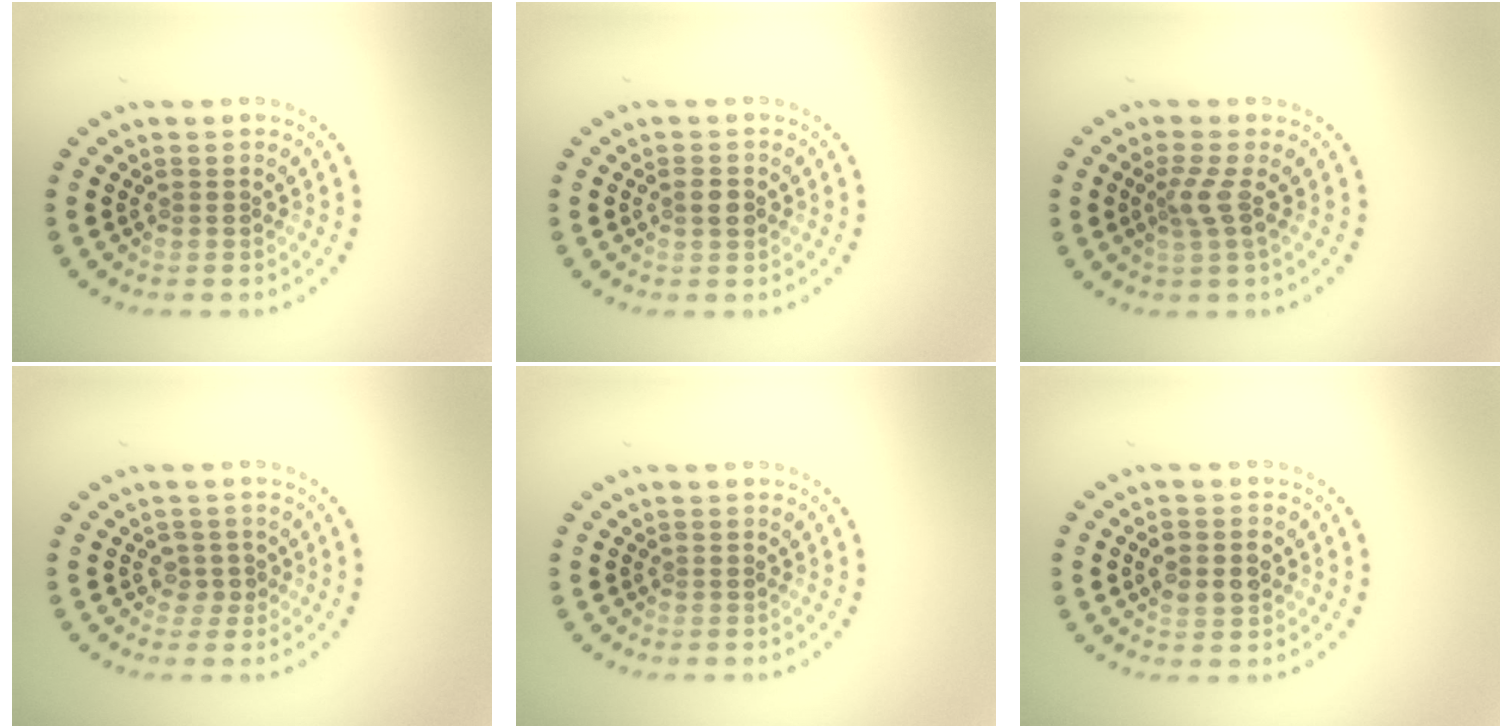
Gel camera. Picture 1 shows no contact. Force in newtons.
{"total": 1.0, "press": 1.0, "slide": 0.1}
{"total": 1.9, "press": 1.4, "slide": 1.3}
{"total": 1.4, "press": 1.0, "slide": 1.0}
{"total": 0.0}
{"total": 3.0, "press": 3.0, "slide": 0.1}